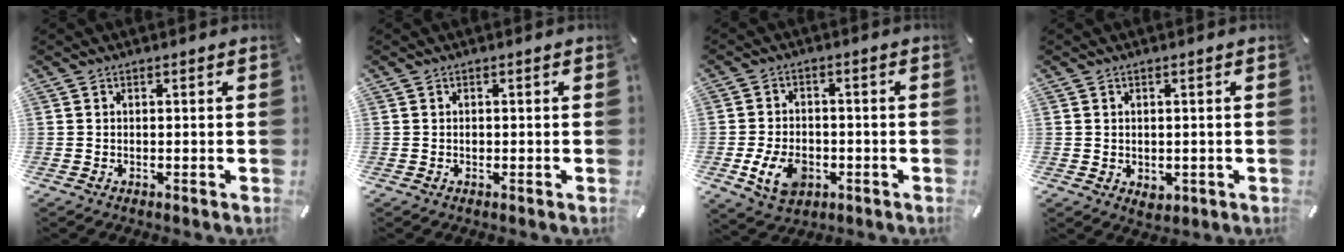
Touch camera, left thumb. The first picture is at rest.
{"total": 0.8, "force": [-0.1, 0.6, 0.5], "torque": [-0.010, 0.003, -0.004]}
{"total": 8.9, "force": [-2.8, 6.4, 5.4], "torque": [-0.117, 0.005, -0.051]}
{"total": 2.0, "force": [0.1, 1.8, 0.6], "torque": [-0.003, 0.000, 0.001]}